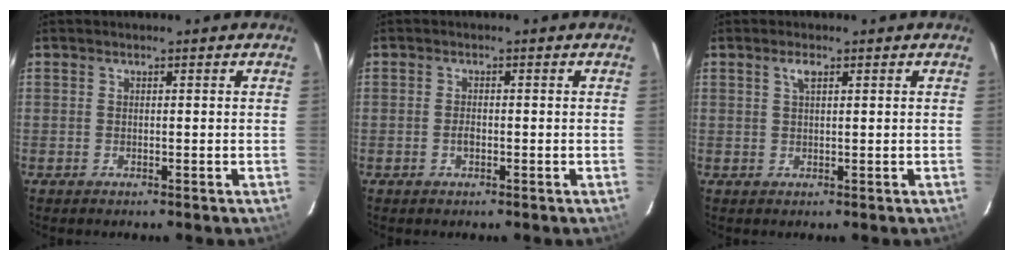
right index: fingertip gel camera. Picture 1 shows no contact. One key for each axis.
{"total": 1.5, "fx": -0.5, "fy": 0.9, "fz": 1.2, "tx": -0.023, "ty": 0.002, "tz": -0.010}
{"total": 1.8, "fx": 0.9, "fy": 0.7, "fz": 1.4, "tx": -0.027, "ty": 0.003, "tz": 0.018}